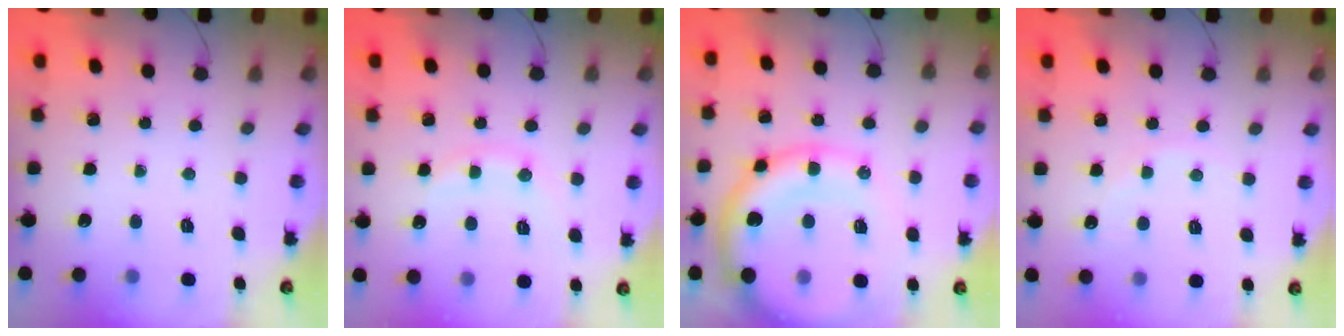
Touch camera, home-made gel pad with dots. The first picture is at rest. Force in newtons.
{"total": 7.4, "press": 7.3, "slide": 1.1}
{"total": 16.8, "press": 16.7, "slide": 1.4}
{"total": 4.6, "press": 4.4, "slide": 1.5}